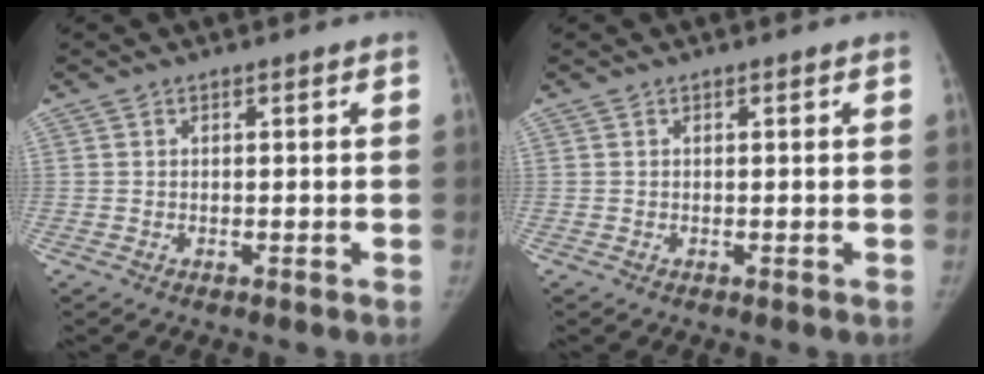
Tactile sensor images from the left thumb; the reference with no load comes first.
{"total": 0.0}